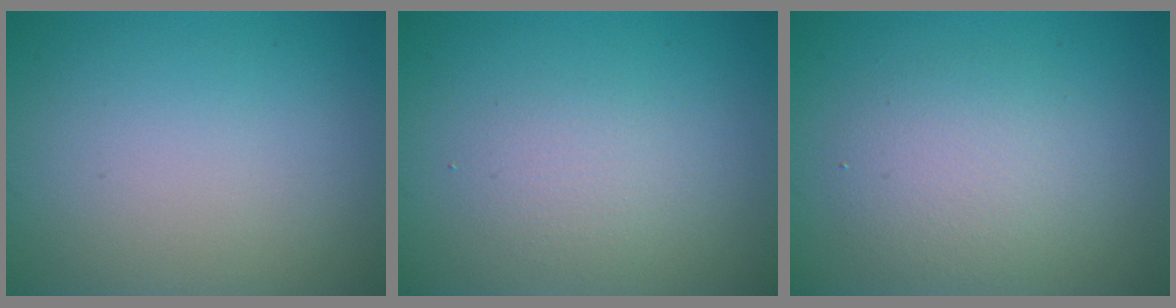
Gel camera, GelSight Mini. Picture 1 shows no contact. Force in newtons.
{"total": 1.9, "press": 1.9, "slide": 0.2}
{"total": 3.6, "press": 3.6, "slide": 0.3}